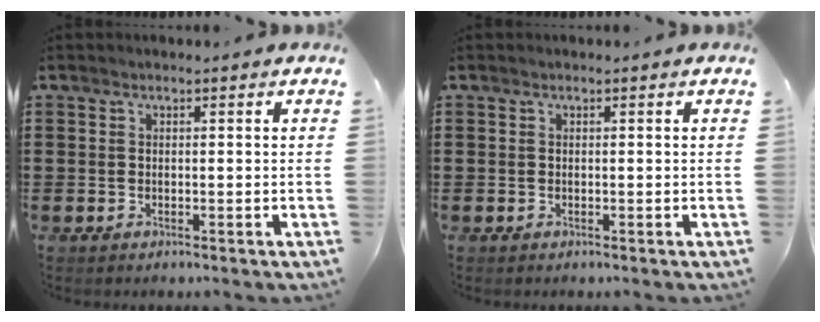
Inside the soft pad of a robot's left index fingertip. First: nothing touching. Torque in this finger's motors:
{"motor_torque": [0.00, 0.00, 0.00, 0.00]}